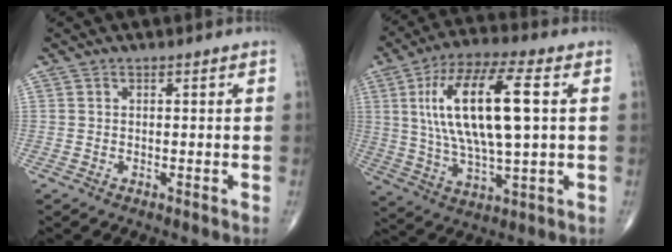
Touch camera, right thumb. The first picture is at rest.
{"total": 19.5, "force": [3.6, 6.1, 18.2], "torque": [-0.351, 0.005, 0.067]}